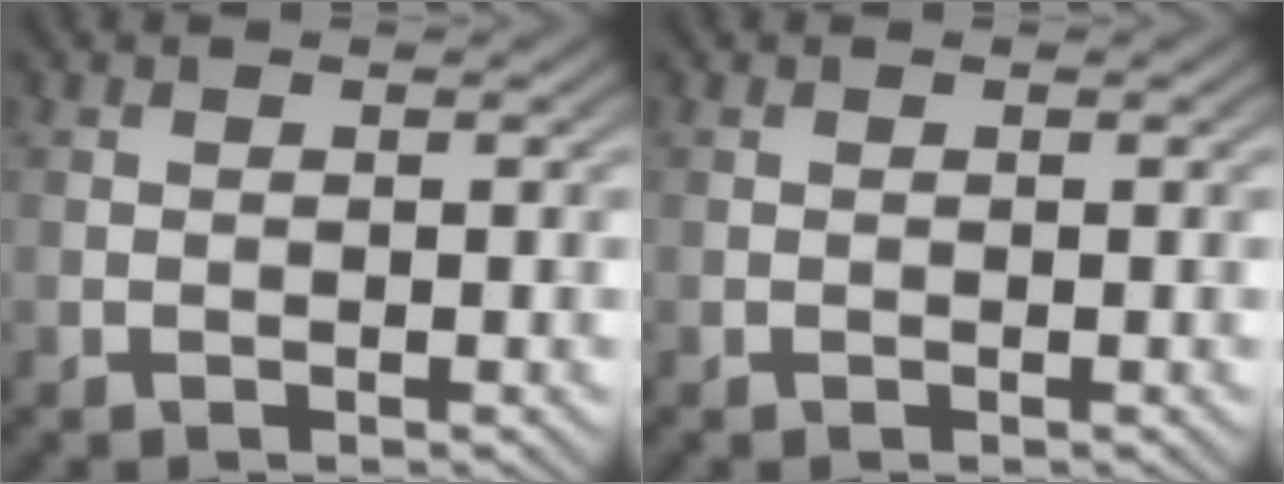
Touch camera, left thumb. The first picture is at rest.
{"total": 0.0}